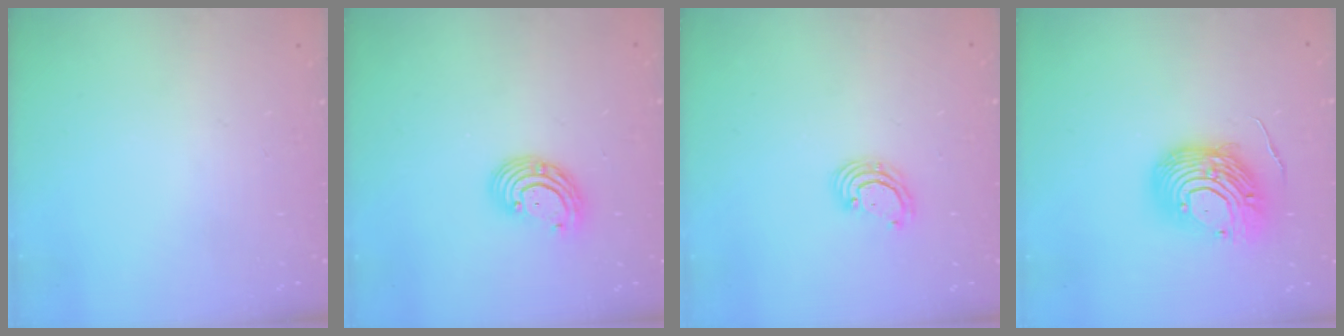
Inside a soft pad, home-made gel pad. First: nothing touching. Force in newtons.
{"total": 6.2, "press": 6.1, "slide": 0.9}
{"total": 3.1, "press": 3.1, "slide": 0.1}
{"total": 14.3, "press": 14.2, "slide": 1.4}